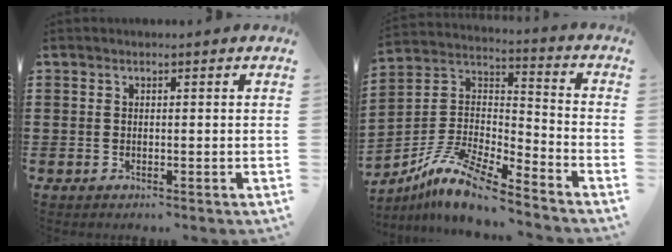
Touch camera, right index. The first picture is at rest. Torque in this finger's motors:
{"motor_torque": [-0.28, 0.25, 0.45, 0.04]}